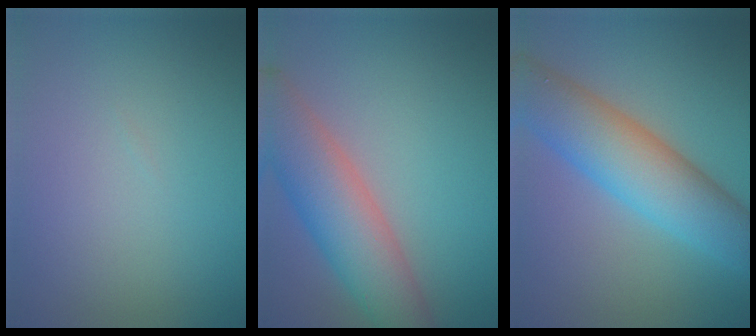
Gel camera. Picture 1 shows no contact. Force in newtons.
{"total": 7.3, "press": 7.3, "slide": 0.3}
{"total": 8.4, "press": 8.4, "slide": 0.2}